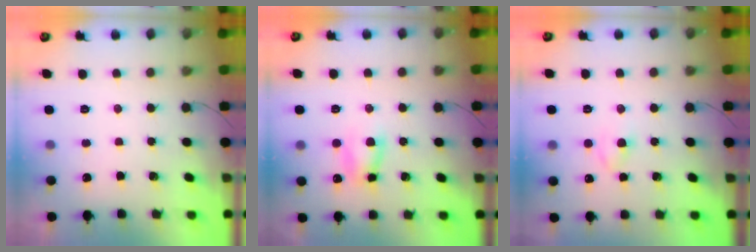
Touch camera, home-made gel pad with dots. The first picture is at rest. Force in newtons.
{"total": 6.1, "press": 6.0, "slide": 0.7}
{"total": 2.4, "press": 2.1, "slide": 1.0}